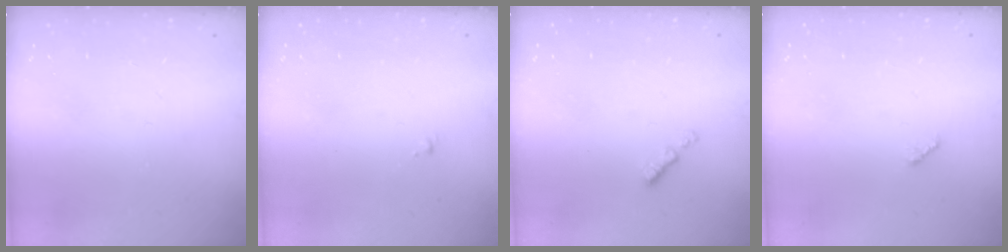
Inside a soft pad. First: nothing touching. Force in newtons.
{"total": 0.7, "press": 0.7, "slide": 0.2}
{"total": 0.8, "press": 0.7, "slide": 0.4}
{"total": 2.5, "press": 2.4, "slide": 0.4}